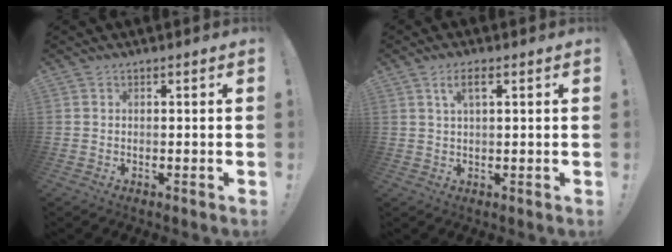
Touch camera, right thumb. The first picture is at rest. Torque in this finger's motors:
{"motor_torque": [-0.13, 0.13, 0.00, 0.01, 0.02]}